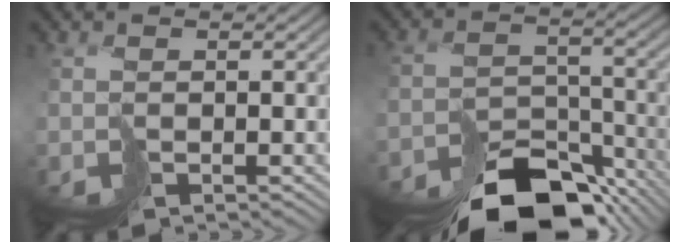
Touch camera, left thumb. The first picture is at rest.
{"total": 12.4, "force": [-10.8, 4.2, 4.6], "torque": [-0.061, -0.010, -0.153]}